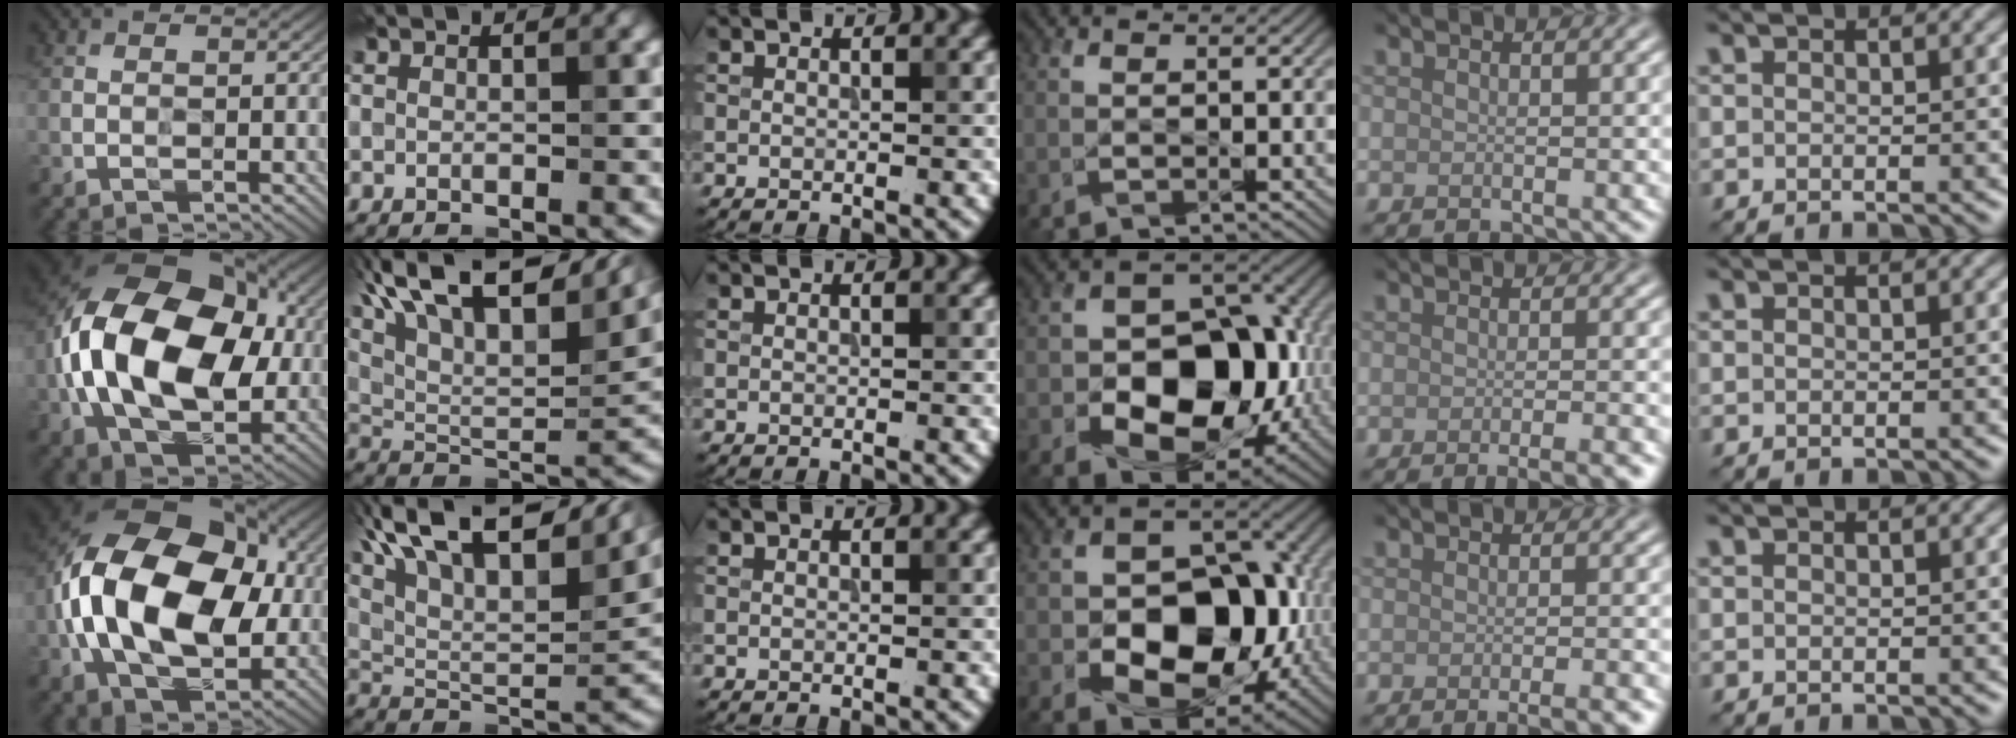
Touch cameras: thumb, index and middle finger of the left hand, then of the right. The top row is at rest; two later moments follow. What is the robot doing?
{"motion": "wipe", "object": "compact mirror"}